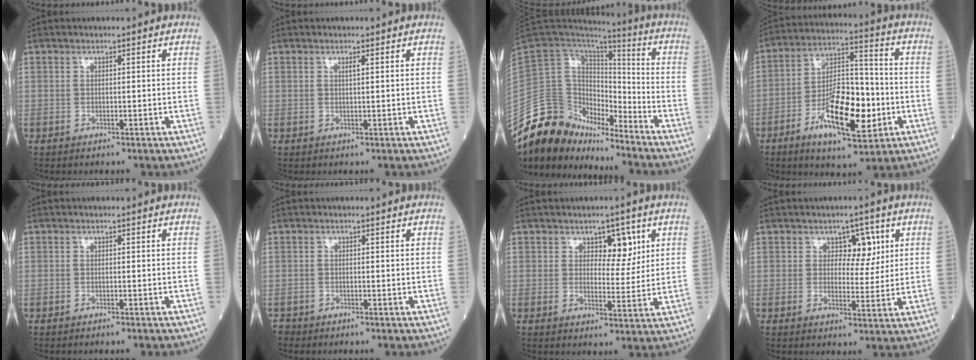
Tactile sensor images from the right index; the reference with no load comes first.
{"total": 0.6, "force": [0.3, 0.0, 0.6], "torque": [-0.013, 0.000, 0.005]}
{"total": 13.8, "force": [-12.2, 6.0, 2.2], "torque": [-0.036, 0.073, -0.221]}
{"total": 14.5, "force": [-4.8, 4.9, 12.8], "torque": [-0.232, 0.005, -0.076]}
{"total": 1.7, "force": [-1.5, -0.1, 0.7], "torque": [-0.012, 0.000, -0.019]}
{"total": 1.2, "force": [-1.1, 0.4, -0.2], "torque": [0.000, -0.001, -0.022]}
{"total": 4.7, "force": [2.2, 2.5, 3.3], "torque": [-0.037, 0.002, 0.032]}
{"total": 4.5, "force": [1.8, 2.8, 3.1], "torque": [-0.034, 0.006, 0.025]}